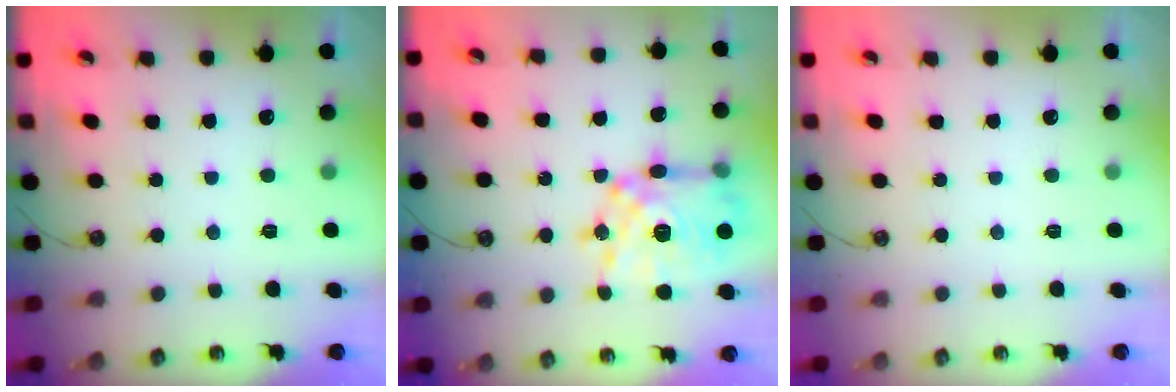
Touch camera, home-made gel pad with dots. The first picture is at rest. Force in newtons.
{"total": 18.4, "press": 18.3, "slide": 2.2}
{"total": 0.0}